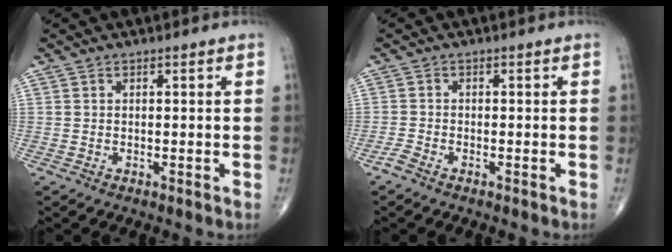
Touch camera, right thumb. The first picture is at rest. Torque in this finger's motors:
{"motor_torque": [2.69, 1.81, 0.07, -0.40, 0.04]}